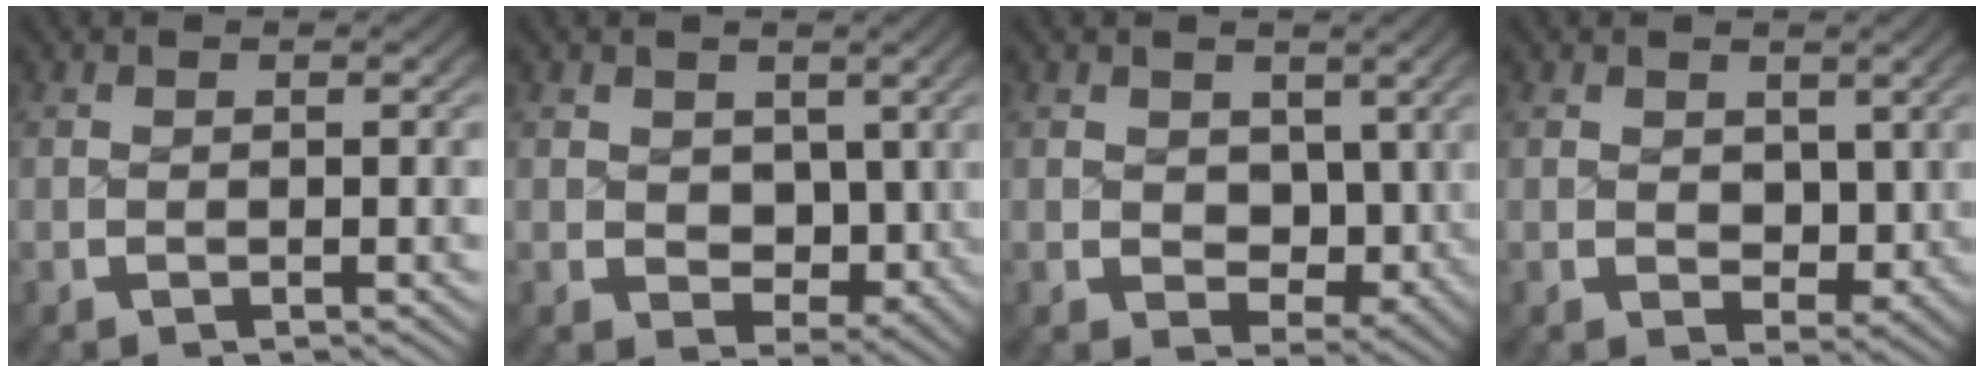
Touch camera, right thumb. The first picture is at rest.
{"total": 4.4, "force": [0.9, 3.4, 2.7], "torque": [-0.055, -0.030, 0.031]}
{"total": 4.9, "force": [1.1, 3.8, 3.0], "torque": [-0.059, -0.031, 0.033]}
{"total": 2.9, "force": [1.0, 2.2, 1.8], "torque": [-0.030, -0.023, 0.029]}